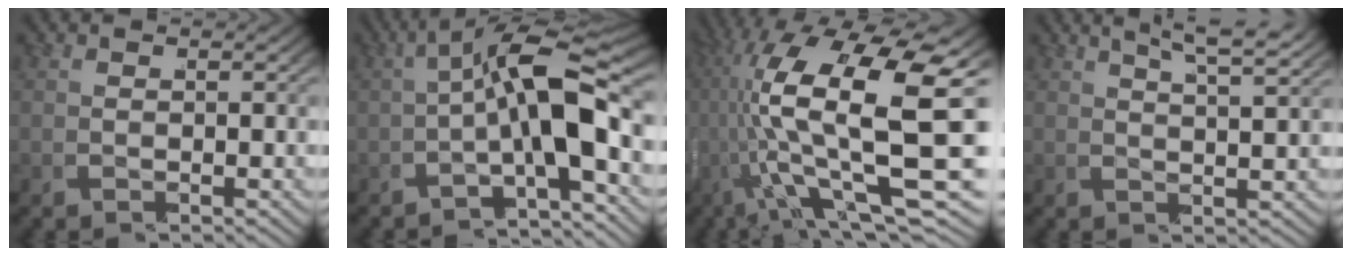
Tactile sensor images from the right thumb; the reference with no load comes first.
{"total": 7.8, "force": [-1.7, 3.3, 6.8], "torque": [-0.105, 0.005, -0.037]}
{"total": 15.9, "force": [-1.2, 8.3, 13.5], "torque": [-0.272, -0.044, -0.006]}
{"total": 4.9, "force": [3.2, 2.1, 3.1], "torque": [-0.031, 0.017, 0.037]}